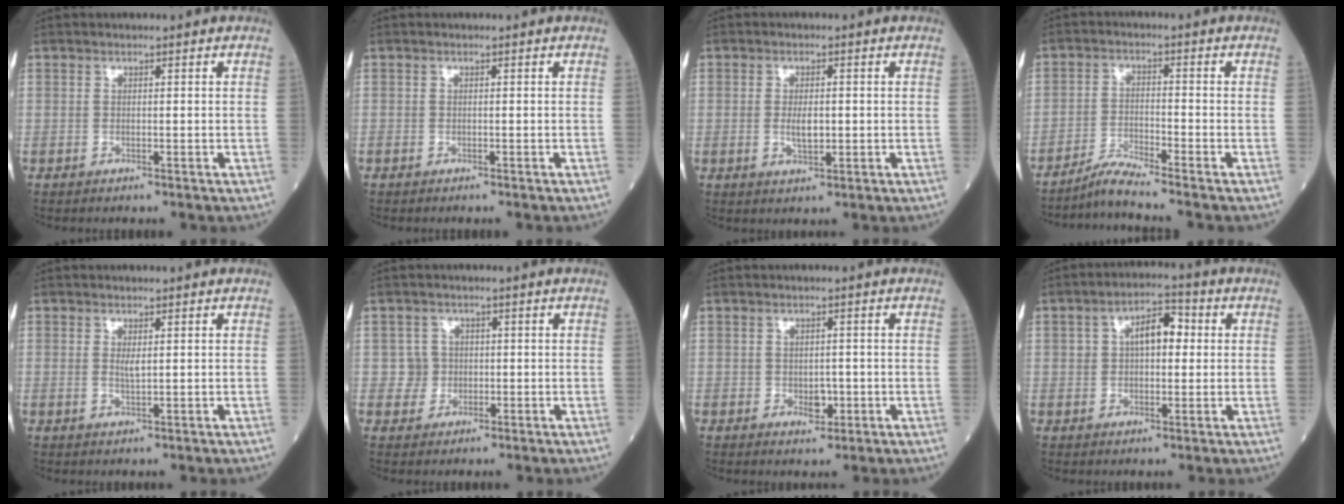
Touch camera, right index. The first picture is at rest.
{"total": 0.7, "force": [-0.7, 0.0, 0.2], "torque": [0.000, 0.000, -0.013]}
{"total": 3.1, "force": [-0.2, 1.2, 2.9], "torque": [-0.051, -0.002, -0.001]}
{"total": 4.6, "force": [-4.2, -1.5, 1.1], "torque": [-0.026, -0.024, -0.085]}
{"total": 1.3, "force": [0.5, 0.2, 1.2], "torque": [-0.025, -0.004, 0.010]}
{"total": 2.6, "force": [-0.1, 2.6, 0.0], "torque": [0.010, 0.007, -0.003]}
{"total": 2.3, "force": [-0.5, 1.6, 1.7], "torque": [-0.021, 0.001, -0.003]}
{"total": 6.7, "force": [1.3, 3.3, 5.7], "torque": [-0.094, 0.025, 0.019]}